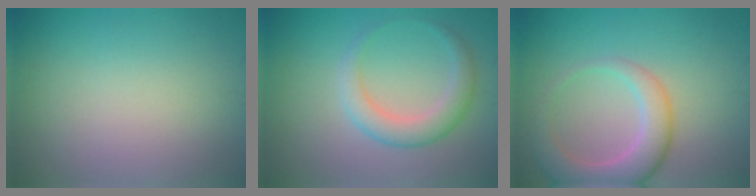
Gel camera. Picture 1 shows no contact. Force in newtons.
{"total": 3.3, "press": 3.3, "slide": 0.3}
{"total": 5.4, "press": 5.3, "slide": 0.8}